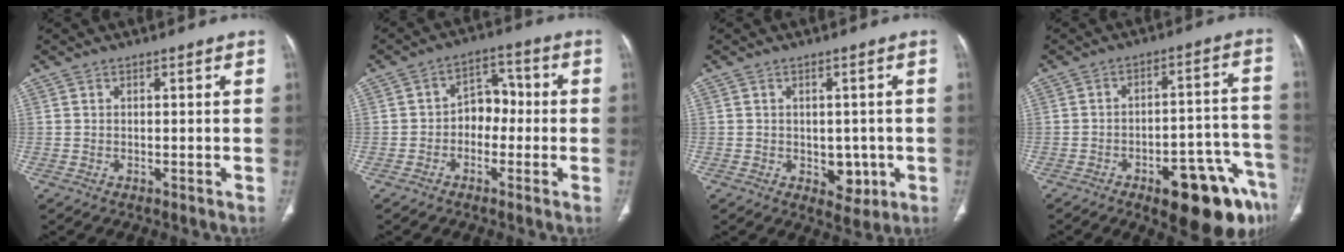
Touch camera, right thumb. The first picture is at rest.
{"total": 6.6, "force": [-1.1, 5.0, 4.1], "torque": [-0.028, 0.033, -0.032]}
{"total": 5.1, "force": [-1.1, 3.7, 3.3], "torque": [-0.013, -0.001, -0.004]}
{"total": 18.1, "force": [-10.5, 6.2, 13.4], "torque": [-0.106, 0.073, -0.135]}